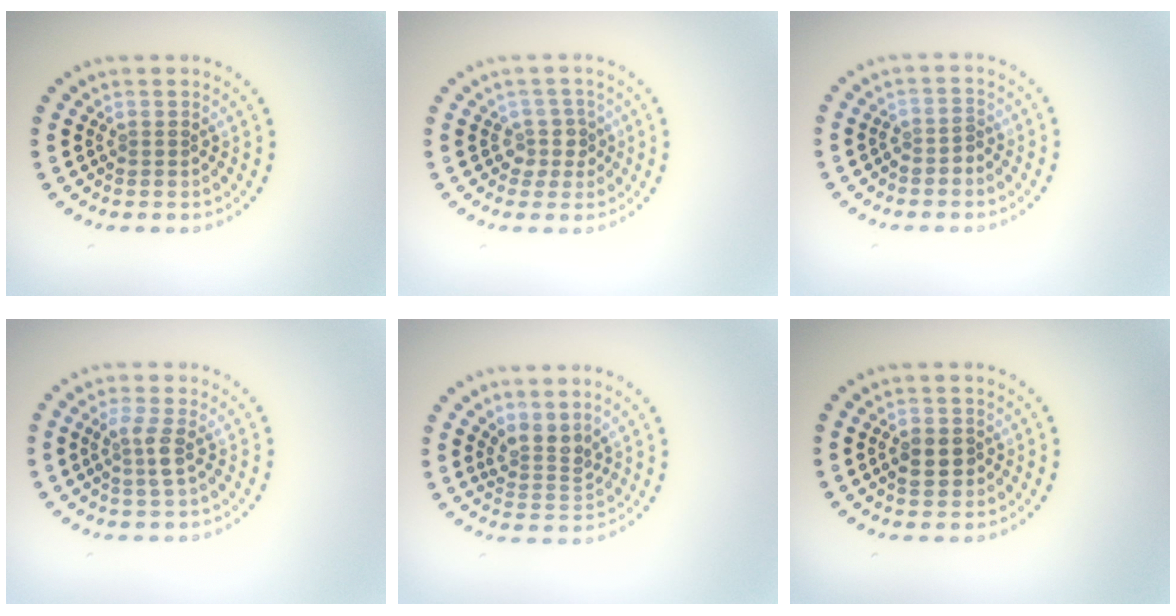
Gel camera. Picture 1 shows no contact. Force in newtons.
{"total": 2.0, "press": 1.5, "slide": 1.3}
{"total": 1.2, "press": 1.0, "slide": 0.7}
{"total": 2.0, "press": 1.7, "slide": 1.0}
{"total": 2.6, "press": 2.0, "slide": 1.7}
{"total": 2.5, "press": 2.4, "slide": 0.4}